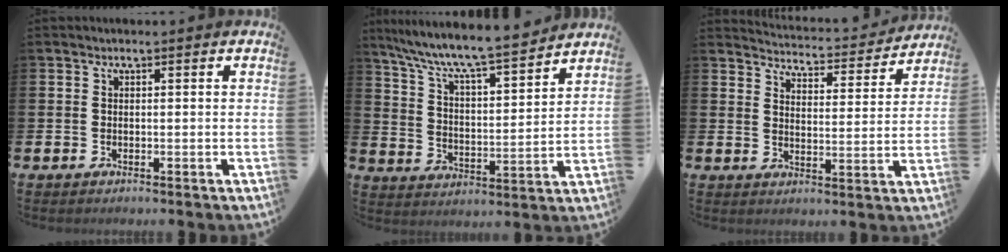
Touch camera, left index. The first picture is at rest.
{"total": 8.8, "force": [8.1, 0.7, 3.3], "torque": [-0.094, -0.063, 0.134]}
{"total": 4.3, "force": [4.2, 0.4, 0.4], "torque": [-0.024, -0.039, 0.067]}